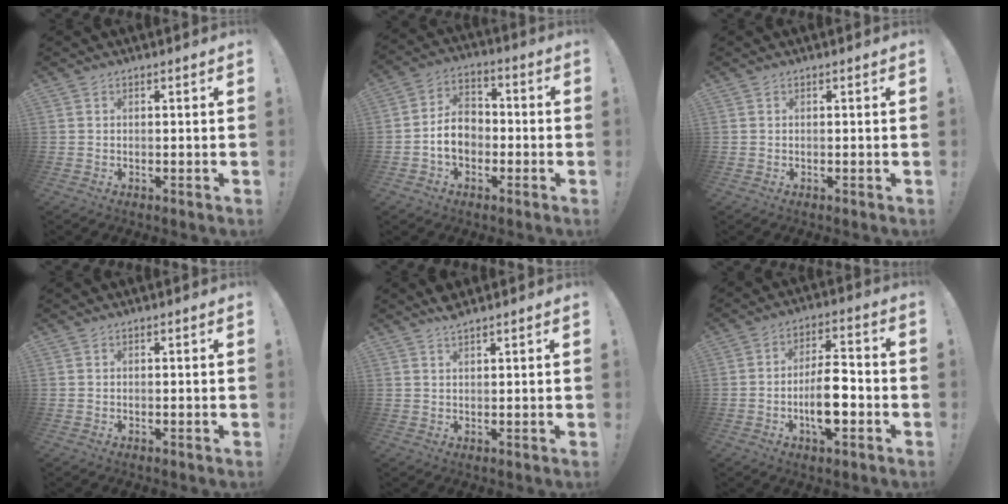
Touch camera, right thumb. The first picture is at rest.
{"total": 10.0, "force": [-1.9, 7.4, 6.4], "torque": [-0.106, 0.010, -0.033]}
{"total": 0.0}
{"total": 0.0}
{"total": 2.6, "force": [2.3, 0.2, 1.2], "torque": [-0.018, -0.016, 0.041]}
{"total": 11.1, "force": [-3.4, 4.2, 9.7], "torque": [-0.184, 0.013, -0.063]}